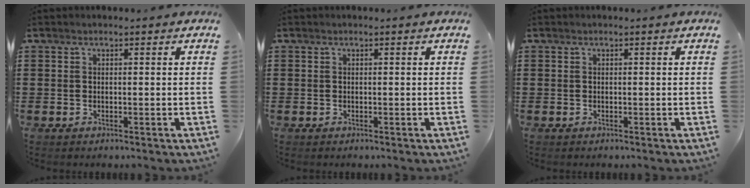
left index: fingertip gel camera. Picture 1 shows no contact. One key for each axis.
{"total": 0.0}
{"total": 0.0}